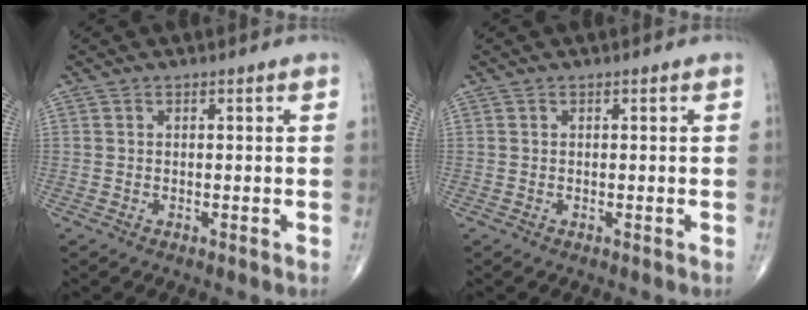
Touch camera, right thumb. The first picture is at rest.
{"total": 0.0}